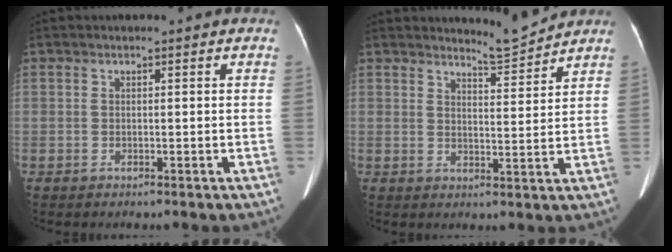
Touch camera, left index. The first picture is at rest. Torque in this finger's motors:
{"motor_torque": [-0.29, -0.01, -0.09, -0.02]}